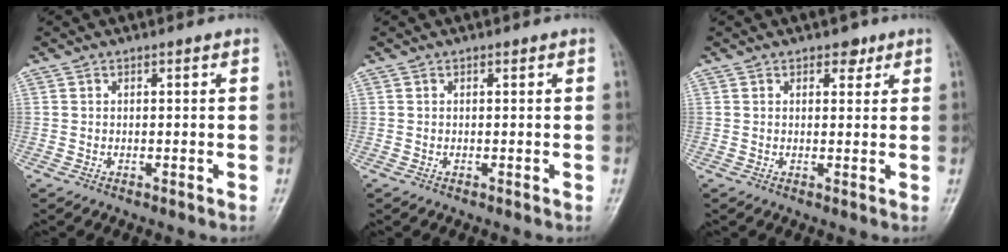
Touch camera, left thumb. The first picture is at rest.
{"total": 0.0}
{"total": 2.4, "force": [1.5, 1.5, 1.1], "torque": [0.002, -0.006, 0.018]}